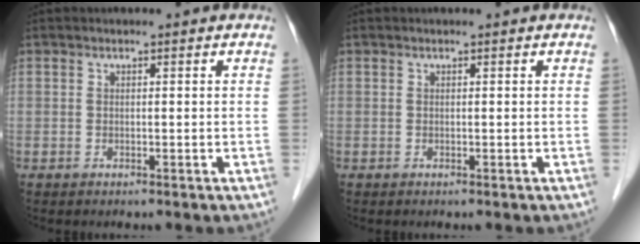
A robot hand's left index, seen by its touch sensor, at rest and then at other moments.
{"total": 0.0}